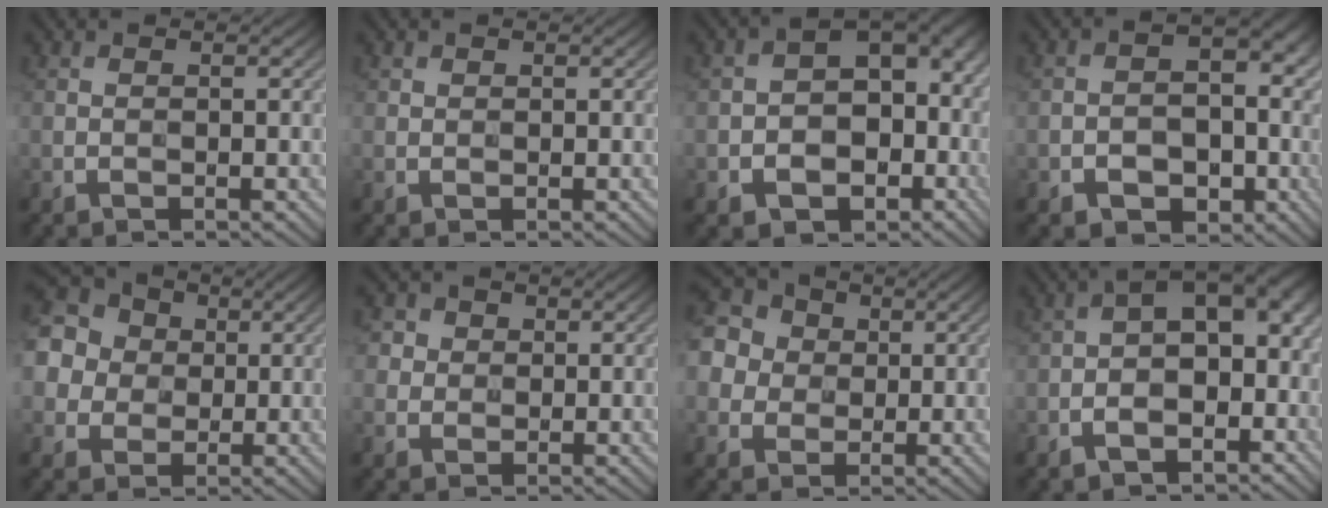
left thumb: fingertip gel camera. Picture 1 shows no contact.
{"total": 0.6, "force": [0.4, 0.5, 0.1], "torque": [0.000, -0.002, 0.009]}
{"total": 12.7, "force": [-3.1, 9.1, 8.3], "torque": [-0.110, -0.022, -0.050]}
{"total": 8.3, "force": [-3.1, 6.1, 4.6], "torque": [-0.058, -0.009, -0.048]}
{"total": 15.7, "force": [4.1, 13.8, 6.4], "torque": [-0.210, 0.032, 0.053]}
{"total": 3.4, "force": [1.1, 3.1, 1.0], "torque": [-0.037, -0.006, 0.016]}
{"total": 12.1, "force": [3.1, 10.5, 5.1], "torque": [-0.163, 0.031, 0.041]}
{"total": 10.8, "force": [-2.3, 6.2, 8.5], "torque": [-0.110, 0.004, -0.037]}